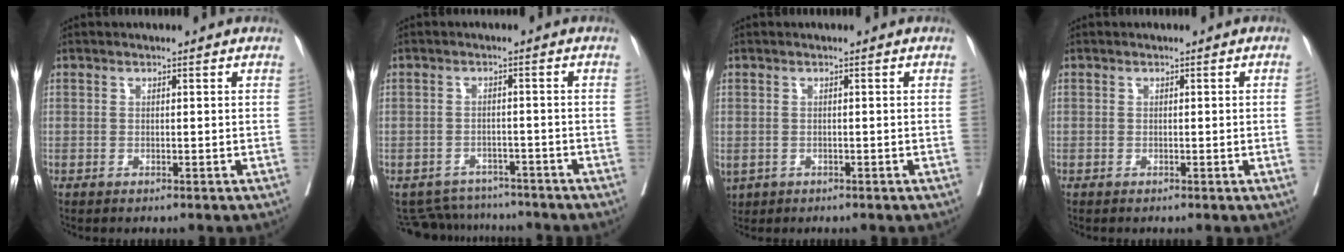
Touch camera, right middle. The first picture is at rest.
{"total": 7.6, "force": [-7.2, 2.3, -0.3], "torque": [0.000, 0.010, -0.101]}
{"total": 3.4, "force": [-1.7, 2.5, 1.5], "torque": [-0.041, -0.007, -0.022]}
{"total": 1.1, "force": [-0.2, -0.4, 1.0], "torque": [-0.011, 0.000, -0.001]}